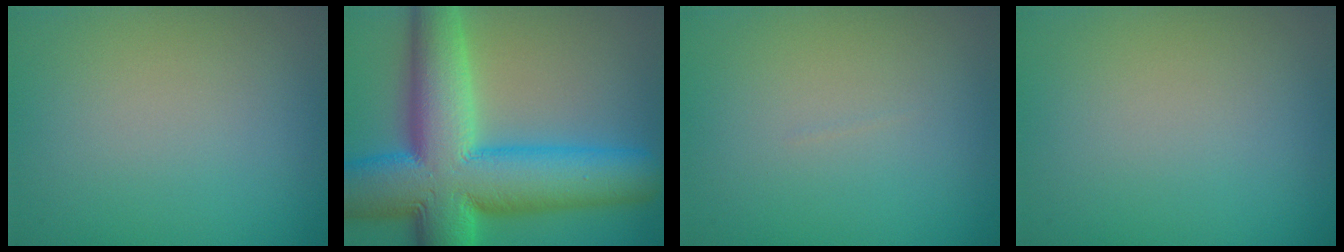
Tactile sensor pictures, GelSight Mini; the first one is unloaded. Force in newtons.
{"total": 15.3, "press": 15.3, "slide": 0.3}
{"total": 0.0}
{"total": 0.0}